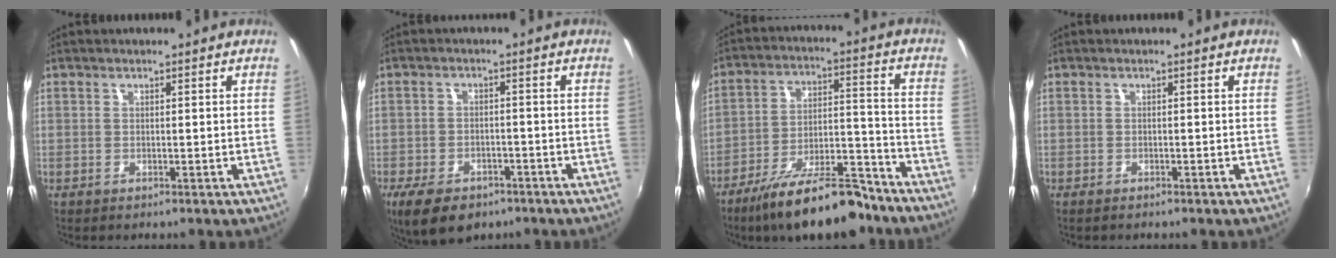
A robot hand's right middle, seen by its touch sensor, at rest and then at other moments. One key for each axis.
{"total": 10.3, "fx": -7.0, "fy": 5.3, "fz": 5.5, "tx": -0.126, "ty": -0.026, "tz": -0.112}
{"total": 18.8, "fx": -14.8, "fy": 5.3, "fz": 10.3, "tx": -0.184, "ty": -0.005, "tz": -0.228}
{"total": 1.0, "fx": -0.9, "fy": 0.4, "fz": 0.3, "tx": -0.008, "ty": -0.004, "tz": -0.015}